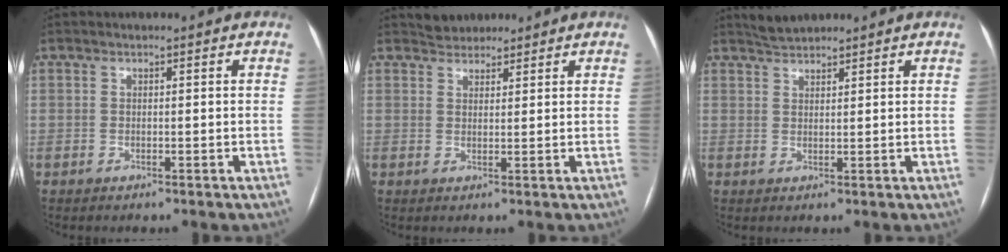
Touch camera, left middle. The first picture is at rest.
{"total": 2.9, "force": [2.6, 1.2, 0.0], "torque": [-0.002, 0.015, 0.043]}
{"total": 2.6, "force": [2.5, 0.2, 0.2], "torque": [-0.011, 0.013, 0.050]}